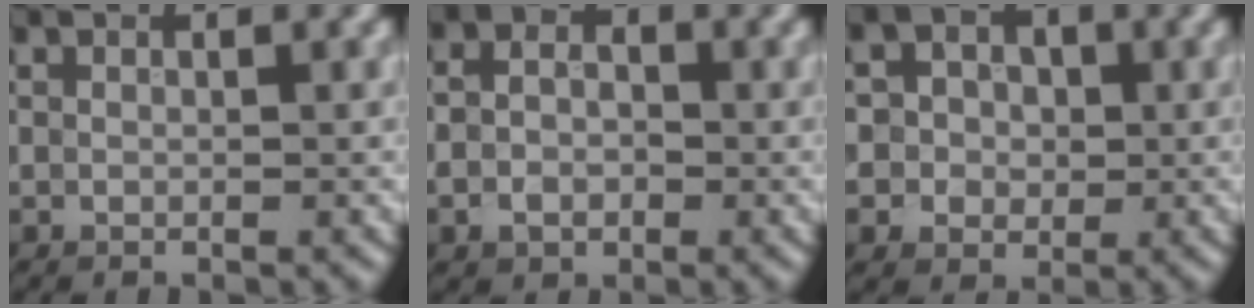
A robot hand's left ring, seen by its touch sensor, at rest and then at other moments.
{"total": 3.2, "force": [-0.8, 2.5, 1.8], "torque": [-0.019, -0.003, -0.021]}
{"total": 5.1, "force": [0.8, 4.8, 1.6], "torque": [-0.014, 0.020, -0.007]}